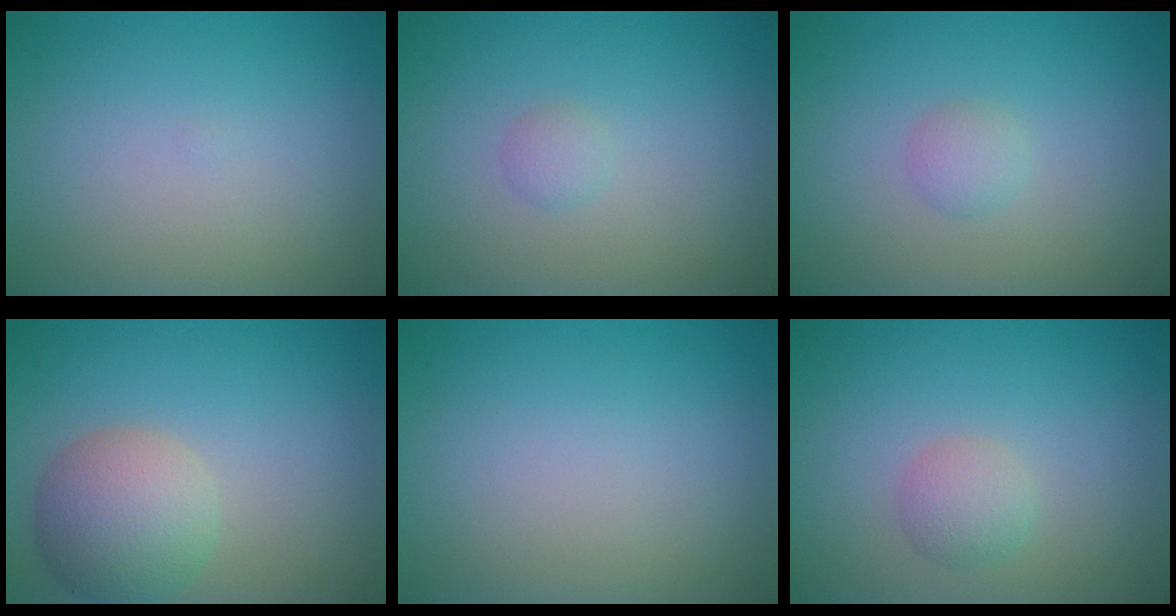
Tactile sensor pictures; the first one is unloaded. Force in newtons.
{"total": 0.9, "press": 0.9, "slide": 0.0}
{"total": 1.3, "press": 1.3, "slide": 0.1}
{"total": 5.4, "press": 5.4, "slide": 0.4}
{"total": 0.0}
{"total": 1.9, "press": 1.9, "slide": 0.1}